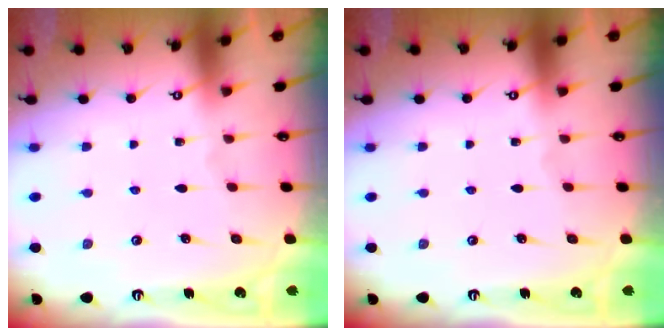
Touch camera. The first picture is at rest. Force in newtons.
{"total": 0.0}